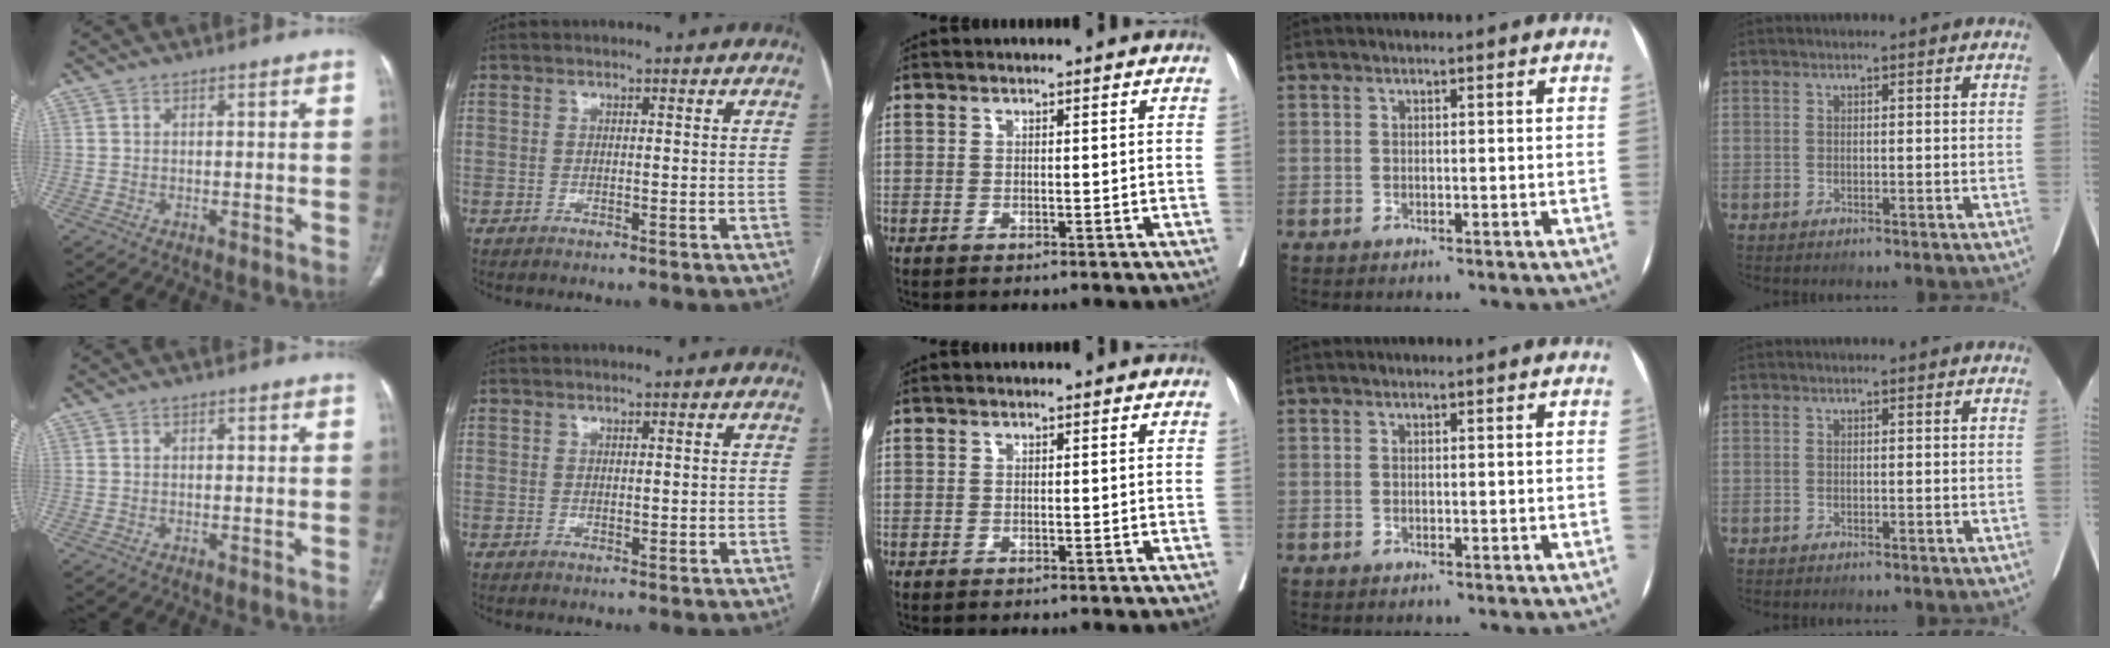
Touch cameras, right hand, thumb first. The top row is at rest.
{"thumb": {"total": 0.6, "force": [0.1, 0.4, 0.5], "torque": [-0.012, 0.005, 0.004]}, "index": {"total": 0.9, "force": [0.1, 0.6, 0.7], "torque": [-0.008, -0.001, 0.004]}}